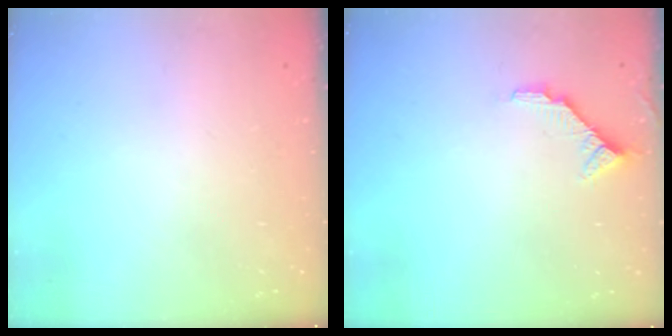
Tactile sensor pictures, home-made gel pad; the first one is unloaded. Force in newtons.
{"total": 5.4, "press": 5.4, "slide": 0.2}